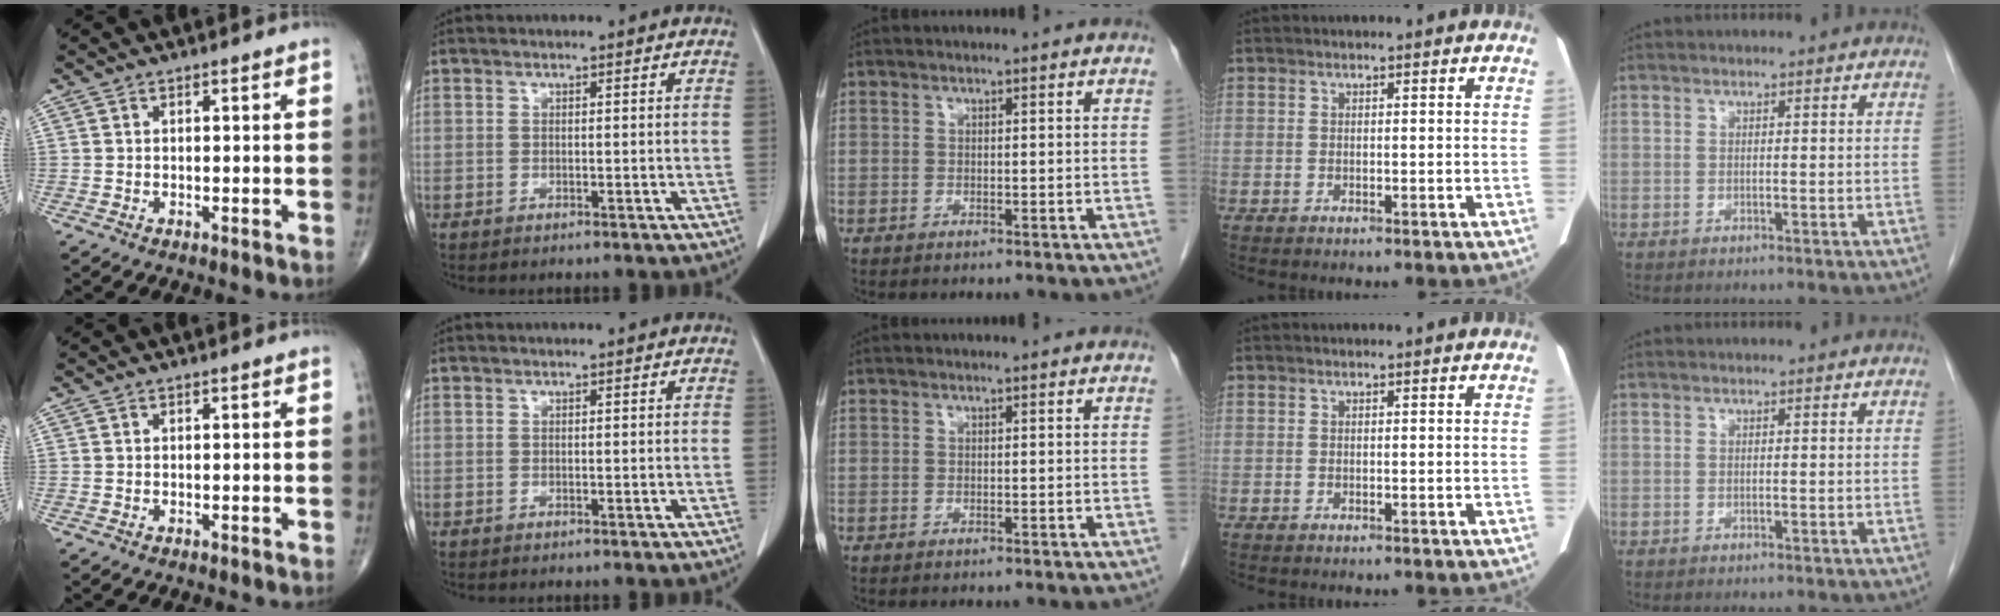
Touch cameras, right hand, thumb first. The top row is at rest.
{}